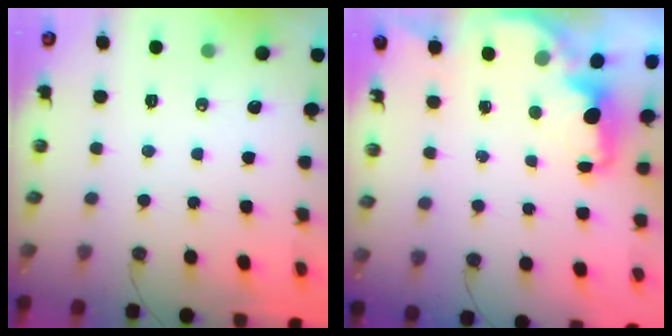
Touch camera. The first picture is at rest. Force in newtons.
{"total": 1.9, "press": 1.9, "slide": 0.5}